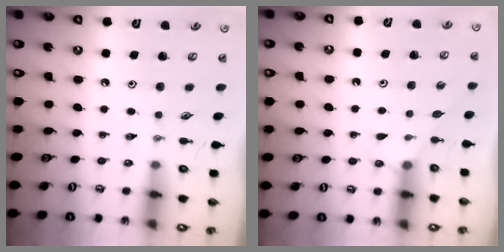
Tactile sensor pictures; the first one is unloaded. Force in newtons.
{"total": 3.4, "press": 3.3, "slide": 0.4}